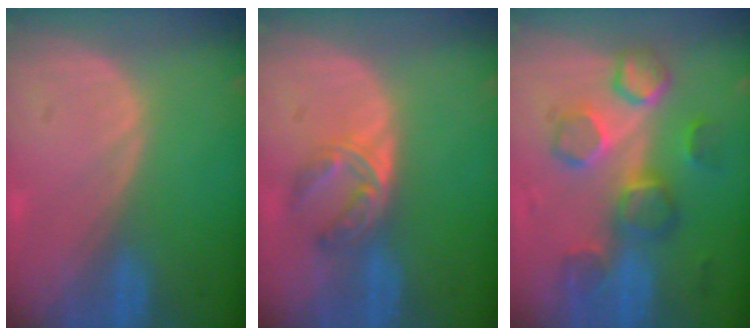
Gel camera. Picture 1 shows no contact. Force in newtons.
{"total": 5.7, "press": 4.5, "slide": 3.5}
{"total": 8.7, "press": 8.4, "slide": 2.0}